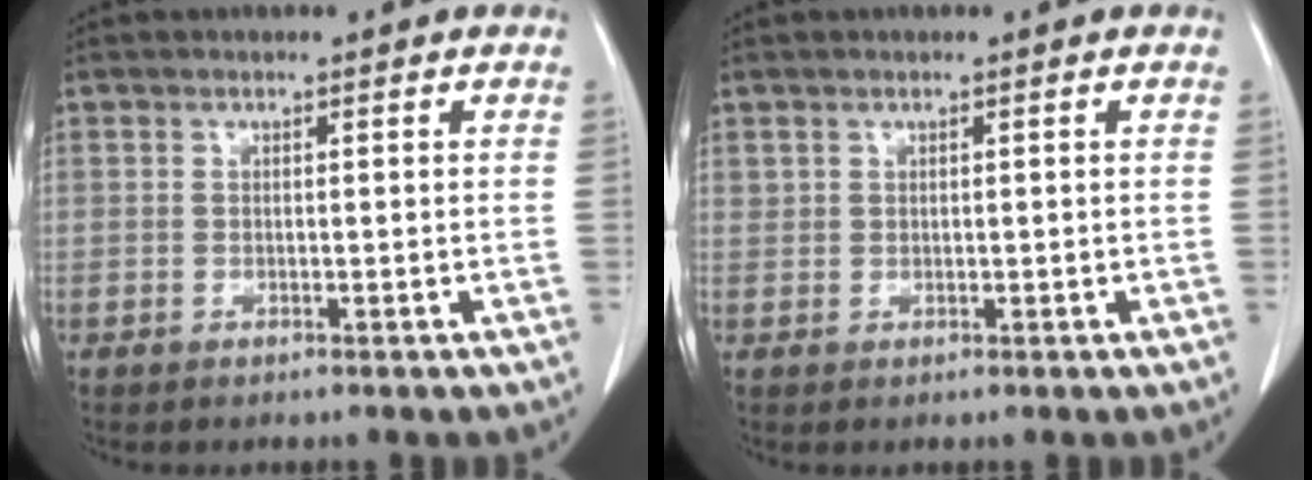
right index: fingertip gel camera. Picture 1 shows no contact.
{"total": 0.8, "force": [0.3, 0.7, 0.2], "torque": [0.001, 0.009, 0.008]}